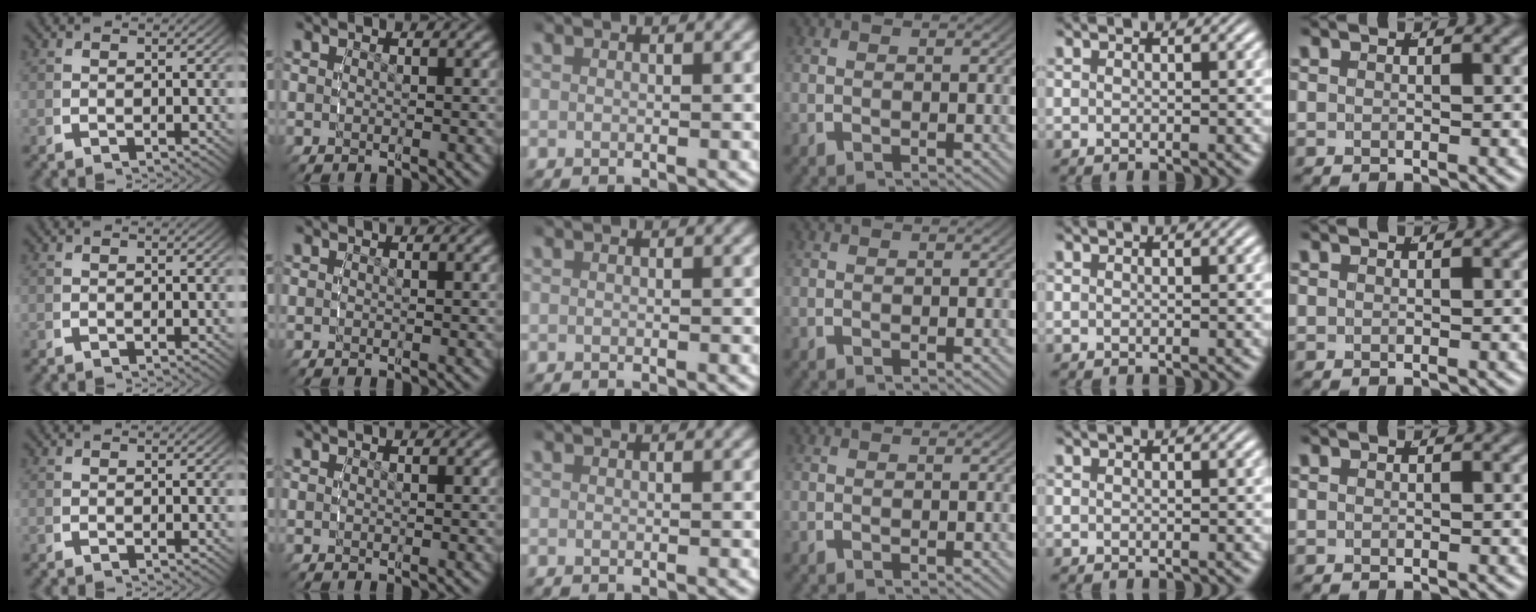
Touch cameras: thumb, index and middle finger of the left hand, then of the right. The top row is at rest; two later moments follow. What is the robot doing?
{"motion": "reach", "object": "router"}